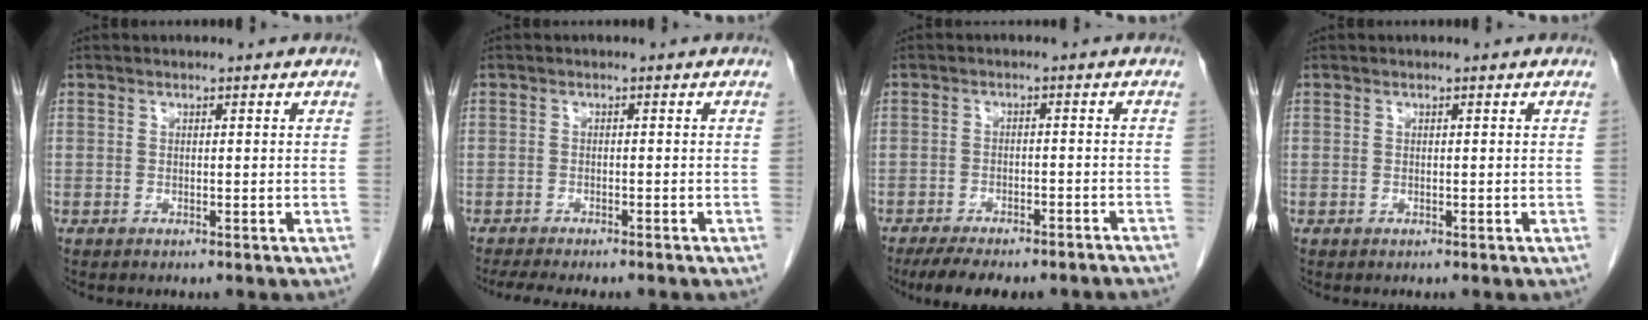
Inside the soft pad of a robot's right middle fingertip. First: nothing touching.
{"total": 7.2, "force": [-6.1, 0.8, 3.7], "torque": [-0.048, -0.010, -0.088]}
{"total": 10.8, "force": [-9.1, 2.2, 5.3], "torque": [-0.070, -0.002, -0.125]}
{"total": 0.0}